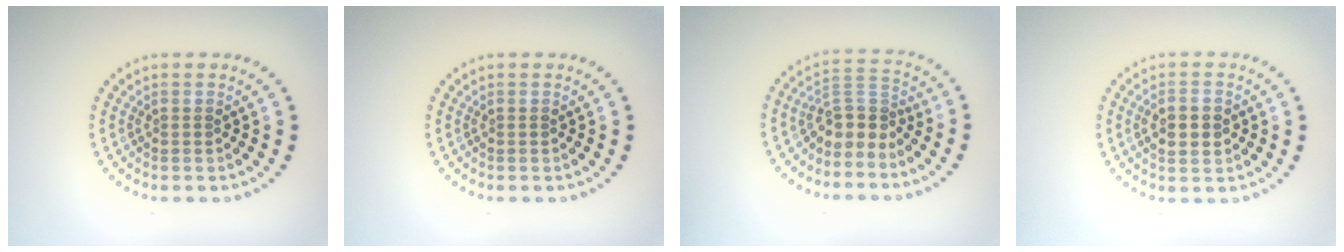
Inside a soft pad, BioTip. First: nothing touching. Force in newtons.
{"total": 0.0}
{"total": 3.2, "press": 2.4, "slide": 2.2}
{"total": 2.8, "press": 2.8, "slide": 0.1}